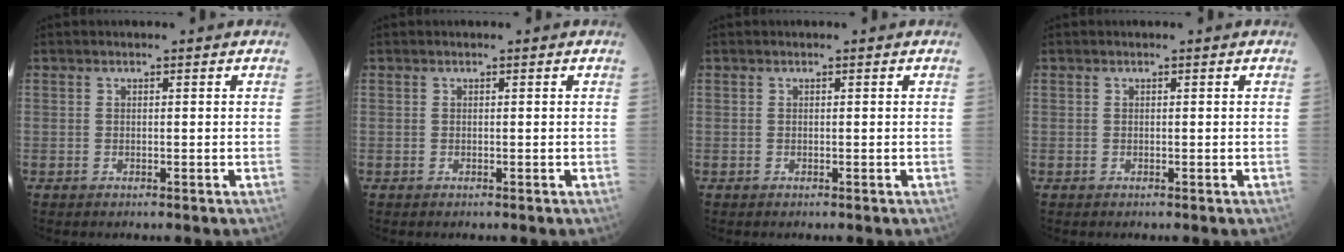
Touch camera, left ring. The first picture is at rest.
{"total": 0.0}
{"total": 0.0}
{"total": 0.0}